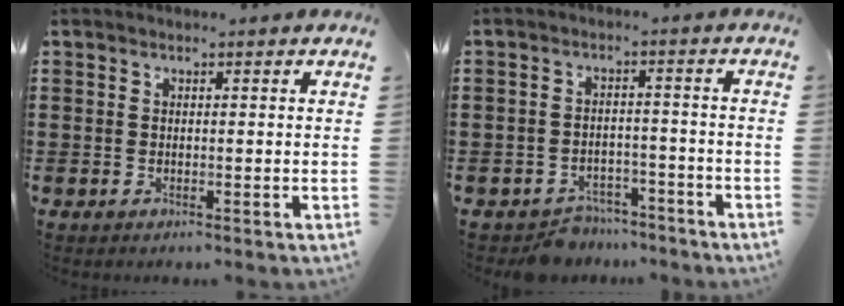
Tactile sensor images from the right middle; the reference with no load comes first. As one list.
[{"total": 4.2, "force": [-4.0, 1.1, 0.0], "torque": [-0.008, 0.004, -0.084]}]